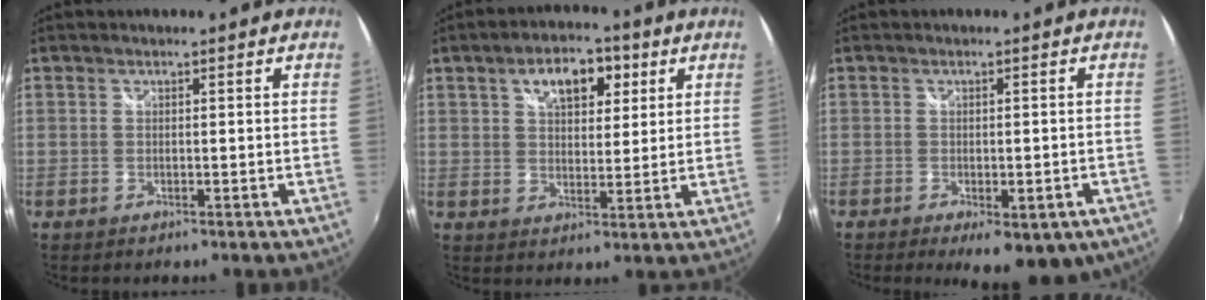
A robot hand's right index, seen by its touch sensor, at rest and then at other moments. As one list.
[{"total": 9.5, "force": [4.4, 5.1, 6.7], "torque": [-0.105, 0.028, 0.071]}, {"total": 10.7, "force": [-6.5, 4.1, 7.5], "torque": [-0.117, -0.031, -0.079]}]